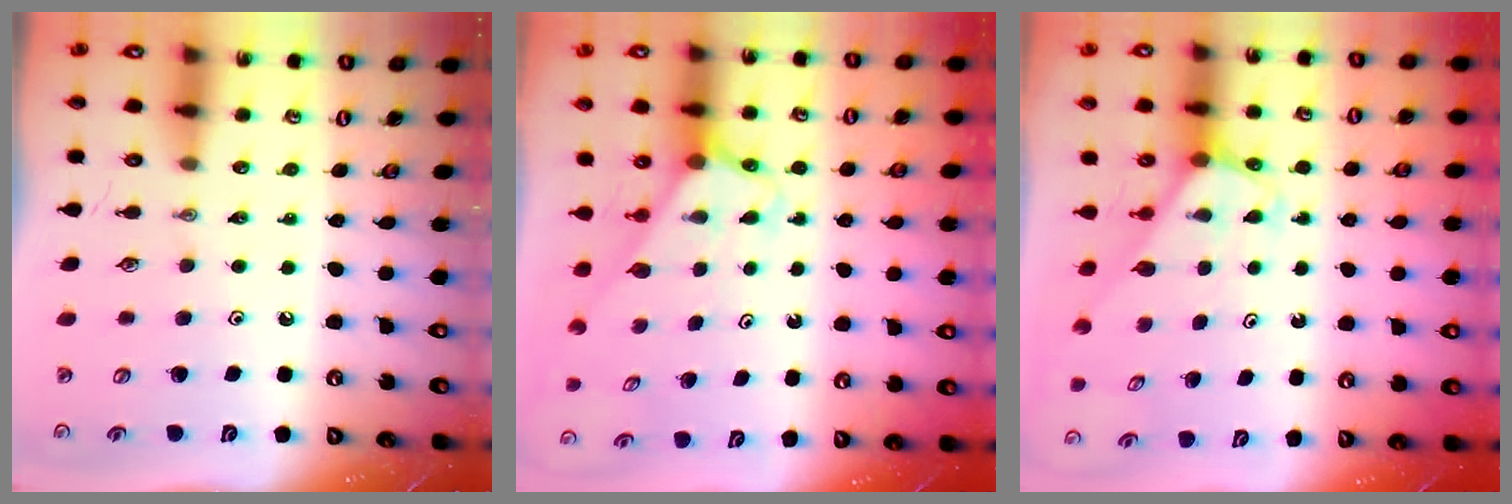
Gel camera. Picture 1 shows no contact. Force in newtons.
{"total": 2.5, "press": 2.5, "slide": 0.2}
{"total": 2.4, "press": 2.4, "slide": 0.2}